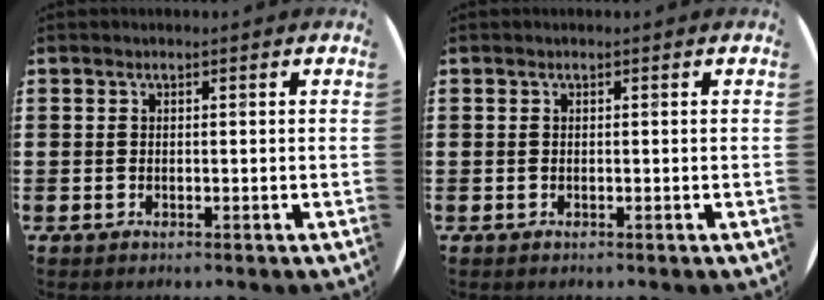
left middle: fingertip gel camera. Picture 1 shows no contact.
{"total": 0.0}